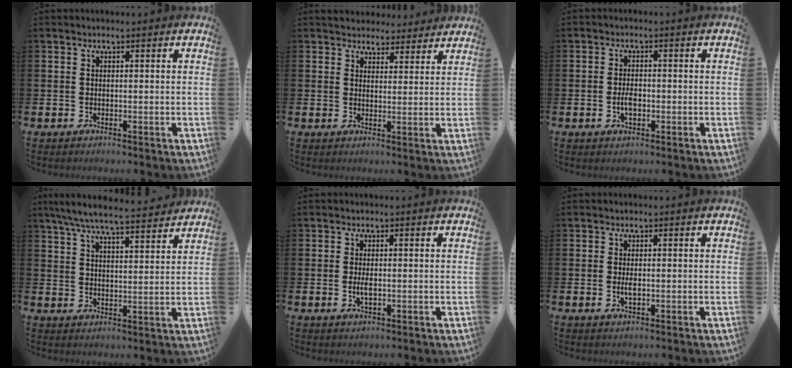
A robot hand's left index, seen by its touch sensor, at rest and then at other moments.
{"total": 4.2, "force": [4.0, 1.4, -0.2], "torque": [-0.005, -0.024, 0.072]}
{"total": 2.3, "force": [-0.5, 1.2, 2.0], "torque": [-0.031, -0.001, -0.009]}
{"total": 7.5, "force": [7.0, 0.8, 2.7], "torque": [-0.074, -0.036, 0.124]}
{"total": 2.0, "force": [0.0, 0.7, 1.8], "torque": [-0.030, -0.002, -0.003]}
{"total": 1.6, "force": [0.0, 0.6, 1.5], "torque": [-0.025, 0.000, -0.002]}